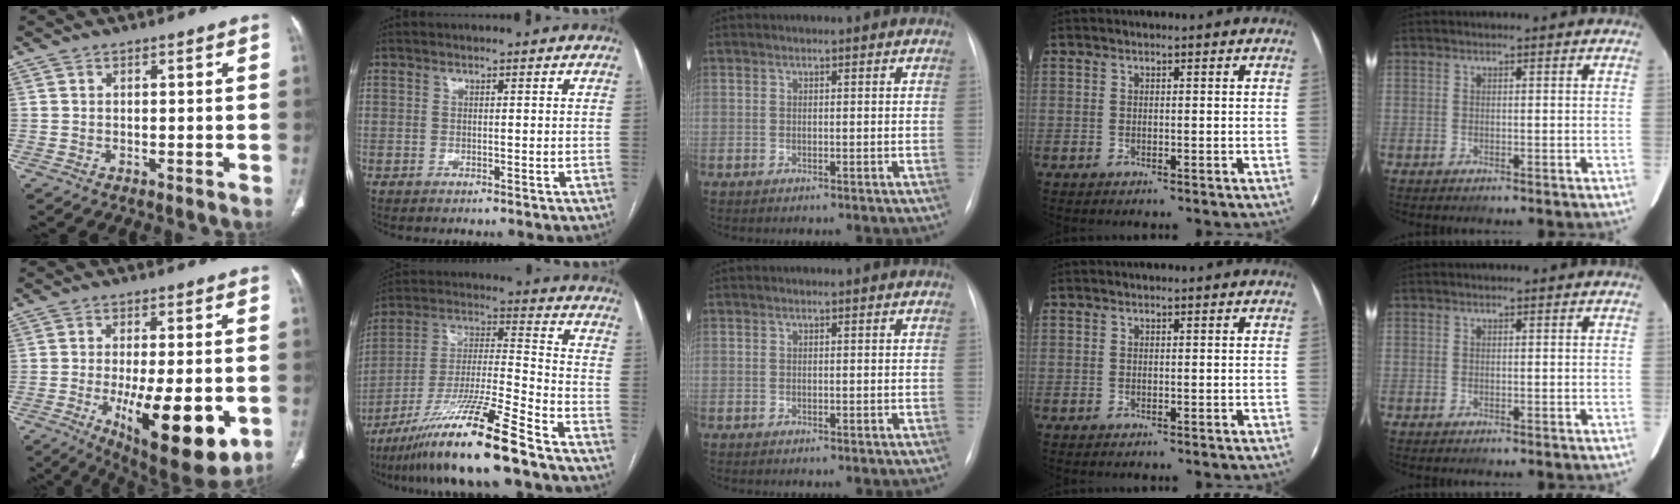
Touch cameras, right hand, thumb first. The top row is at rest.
{"thumb": {"total": 18.7, "force": [-5.0, 6.6, 16.8], "torque": [-0.231, -0.020, -0.056]}, "index": {"total": 16.9, "force": [-12.3, -0.7, 11.6], "torque": [-0.233, -0.025, -0.223]}}